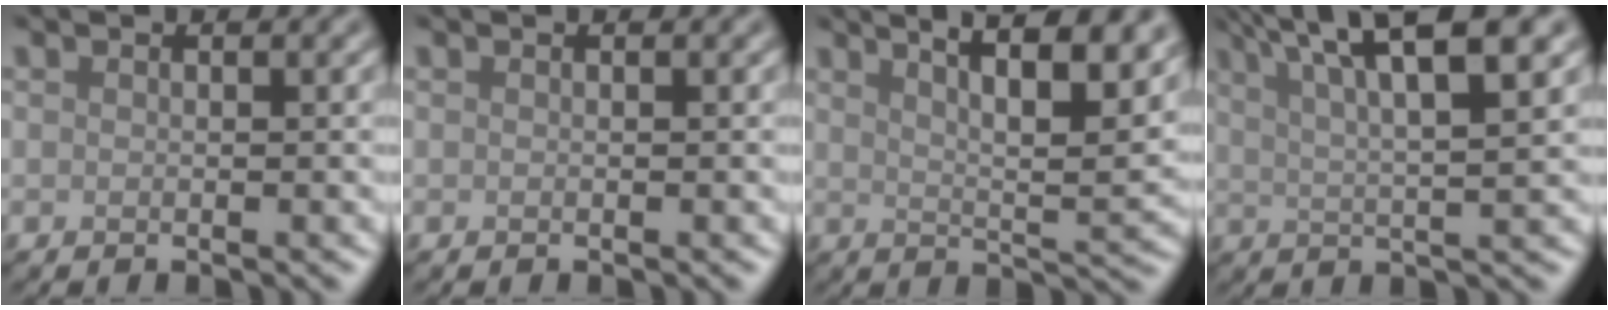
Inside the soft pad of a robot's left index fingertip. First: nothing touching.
{"total": 0.0}
{"total": 11.6, "force": [6.9, 3.2, 8.7], "torque": [-0.084, 0.026, 0.072]}
{"total": 8.6, "force": [5.0, 1.8, 6.8], "torque": [-0.090, 0.022, 0.072]}